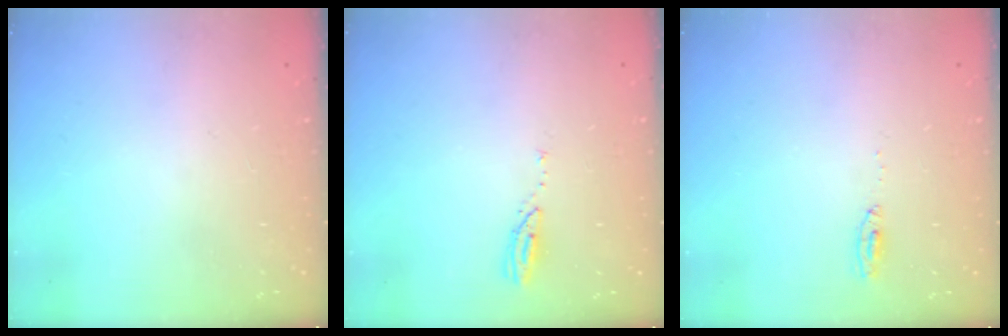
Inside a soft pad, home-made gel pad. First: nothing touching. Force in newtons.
{"total": 2.9, "press": 2.9, "slide": 0.3}
{"total": 8.0, "press": 4.1, "slide": 6.9}